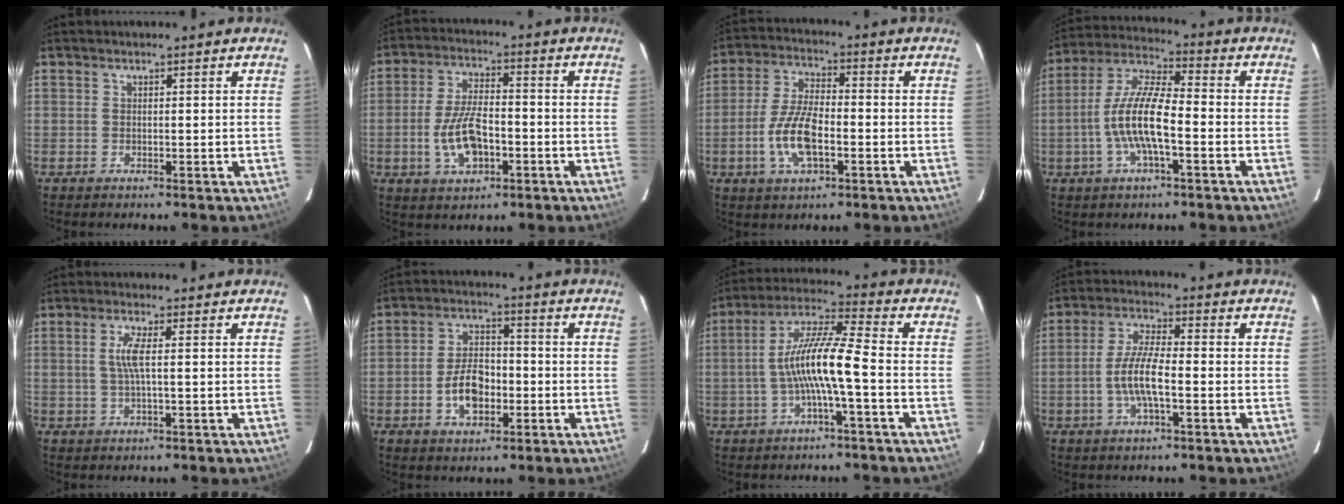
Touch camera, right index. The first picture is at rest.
{"total": 9.9, "force": [-3.0, 4.6, 8.2], "torque": [-0.171, 0.002, -0.049]}
{"total": 10.2, "force": [-3.1, 4.0, 8.8], "torque": [-0.184, 0.002, -0.060]}
{"total": 11.8, "force": [-3.1, 2.9, 11.0], "torque": [-0.226, 0.004, -0.062]}
{"total": 3.5, "force": [0.2, -0.1, 3.5], "torque": [-0.072, 0.000, 0.006]}
{"total": 8.3, "force": [-2.6, 4.9, 6.3], "torque": [-0.122, 0.015, -0.038]}
{"total": 10.7, "force": [-2.4, 0.5, 10.4], "torque": [-0.210, 0.017, -0.048]}
{"total": 7.6, "force": [-2.1, 1.5, 7.1], "torque": [-0.143, 0.002, -0.043]}